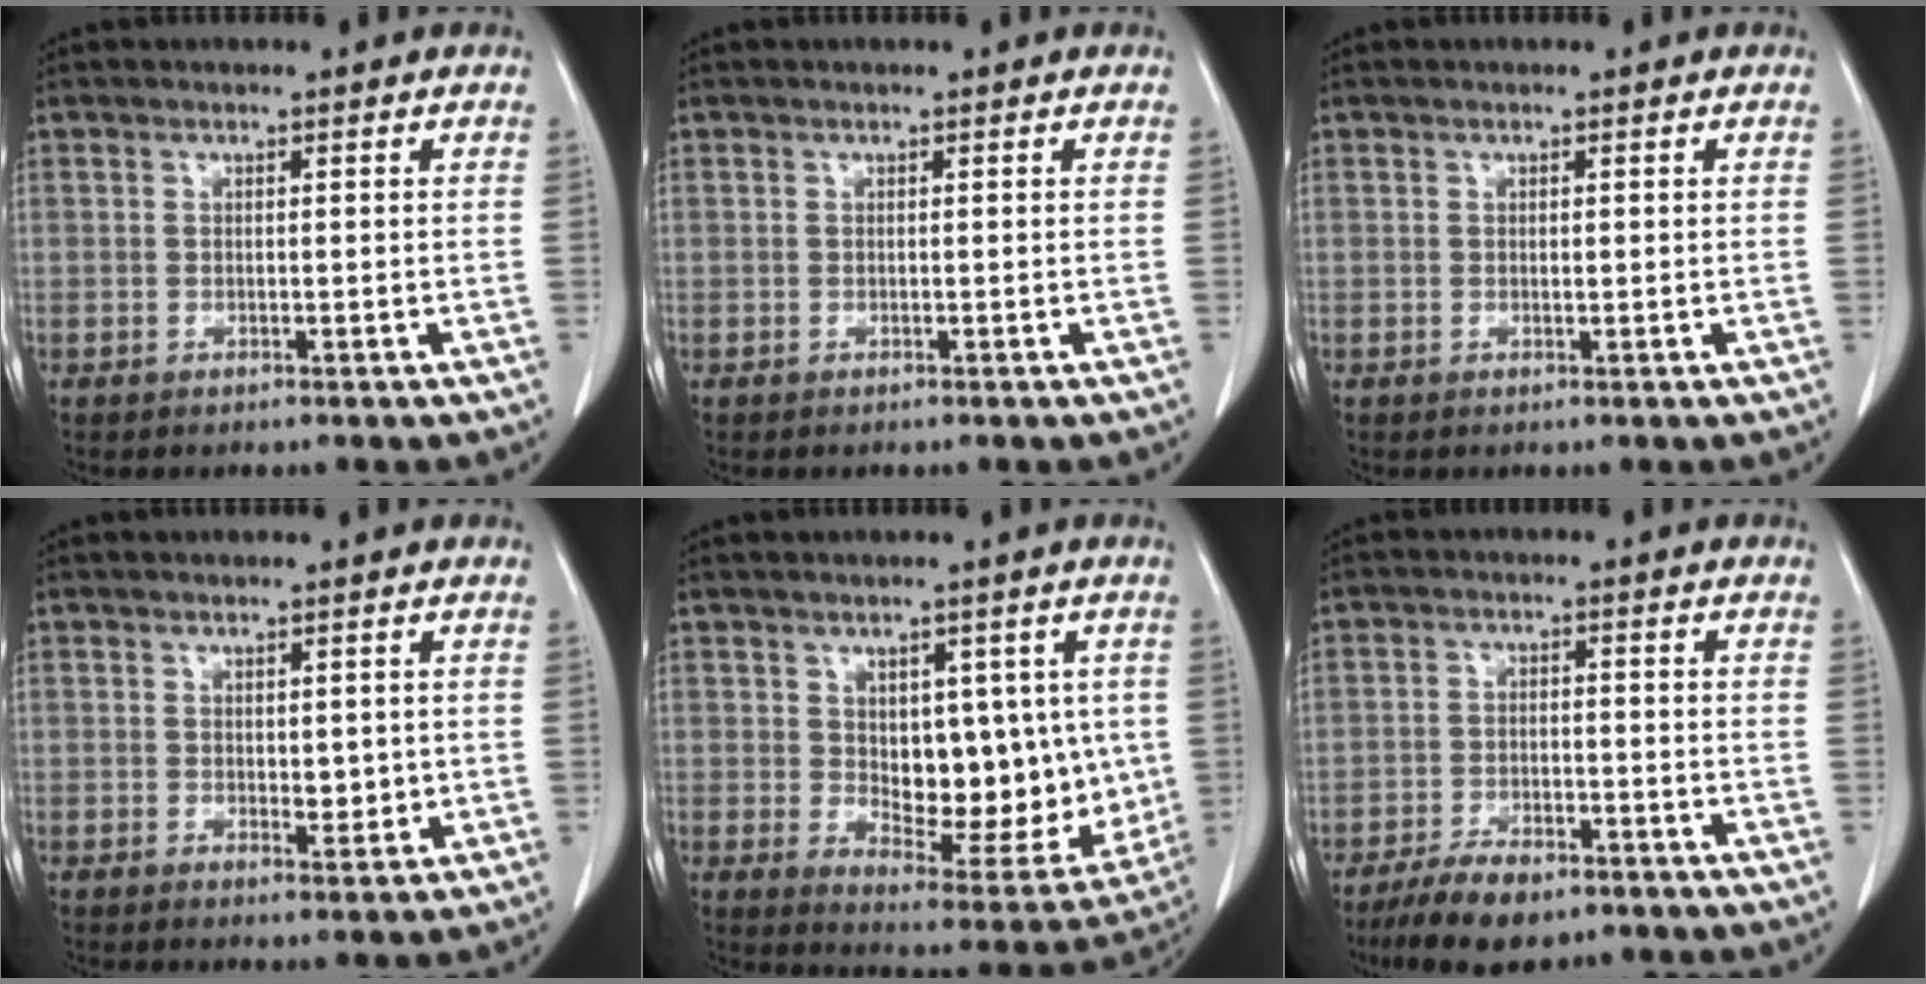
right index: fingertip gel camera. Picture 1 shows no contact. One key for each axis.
{"total": 0.0}
{"total": 0.5, "fx": 0.1, "fy": 0.2, "fz": 0.5, "tx": -0.008, "ty": 0.000, "tz": 0.001}
{"total": 2.6, "fx": 0.1, "fy": 1.4, "fz": 2.2, "tx": -0.028, "ty": -0.005, "tz": 0.007}
{"total": 14.2, "fx": 0.9, "fy": 7.5, "fz": 12.0, "tx": -0.153, "ty": -0.004, "tz": 0.036}
{"total": 7.5, "fx": -5.8, "fy": 2.5, "fz": 4.1, "tx": -0.073, "ty": -0.009, "tz": -0.100}